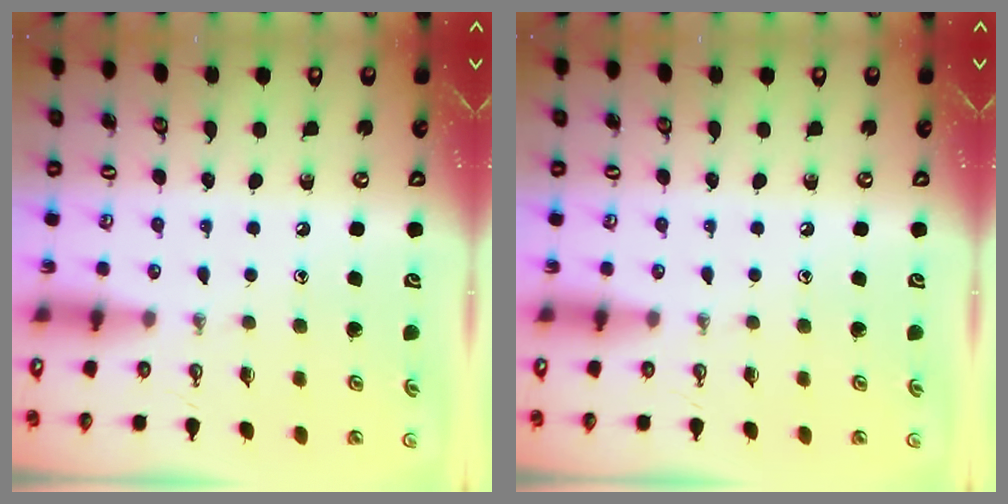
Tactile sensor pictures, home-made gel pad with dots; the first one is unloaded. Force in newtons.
{"total": 0.0}